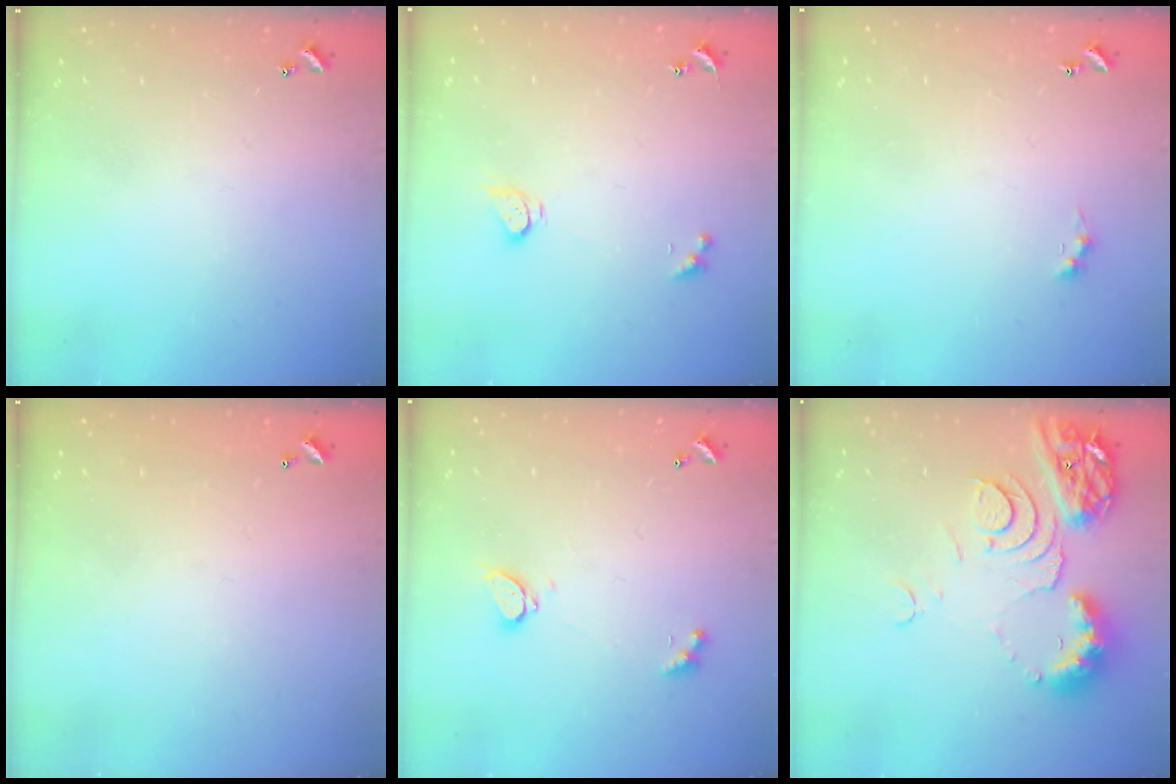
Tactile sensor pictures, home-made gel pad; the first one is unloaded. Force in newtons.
{"total": 2.7, "press": 2.7, "slide": 0.3}
{"total": 0.8, "press": 0.7, "slide": 0.4}
{"total": 2.9, "press": 2.9, "slide": 0.1}
{"total": 2.3, "press": 2.2, "slide": 0.7}
{"total": 11.1, "press": 11.0, "slide": 1.3}